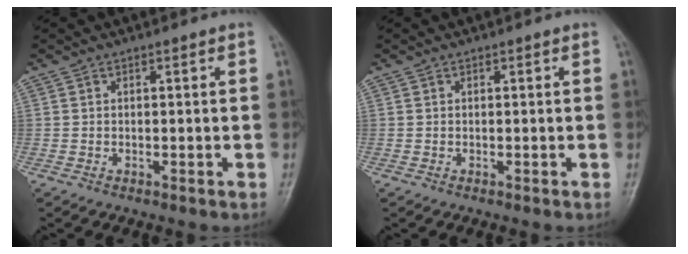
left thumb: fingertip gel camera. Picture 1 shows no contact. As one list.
[{"total": 0.0}]